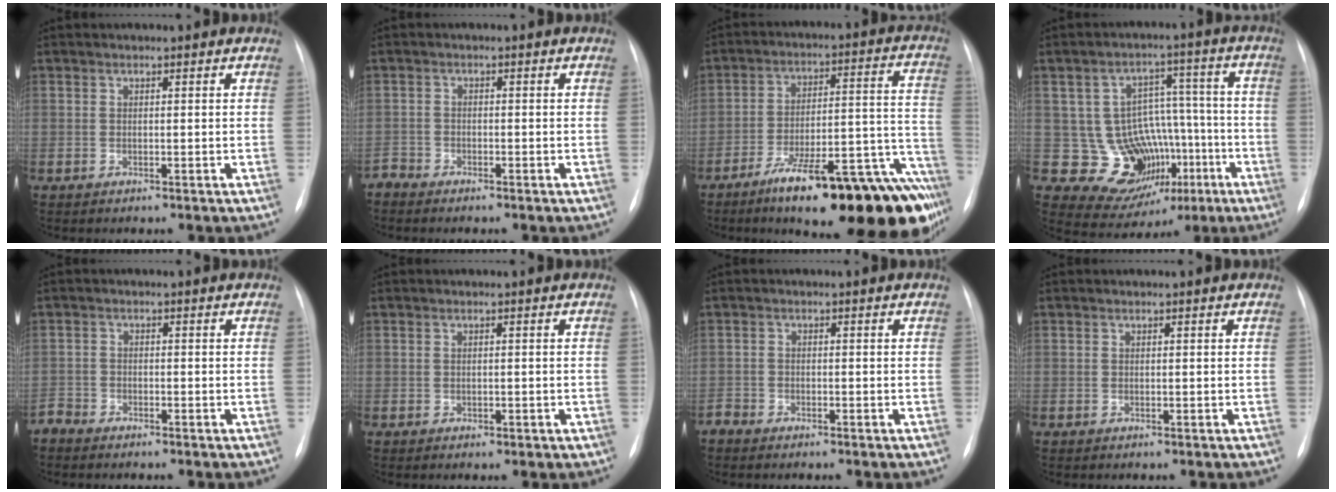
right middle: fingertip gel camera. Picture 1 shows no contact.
{"total": 1.9, "force": [-1.8, 0.6, -0.4], "torque": [0.009, -0.002, -0.035]}
{"total": 25.4, "force": [-17.7, 4.8, 17.5], "torque": [-0.149, 0.036, -0.258]}
{"total": 12.8, "force": [-4.2, 10.6, 5.9], "torque": [-0.072, 0.040, -0.041]}
{"total": 2.1, "force": [-2.0, 0.6, 0.0], "torque": [0.000, -0.003, -0.036]}
{"total": 1.2, "force": [-0.5, 0.7, 0.8], "torque": [-0.010, 0.000, -0.003]}
{"total": 1.5, "force": [-1.4, 0.6, 0.2], "torque": [-0.005, -0.001, -0.024]}
{"total": 0.0}